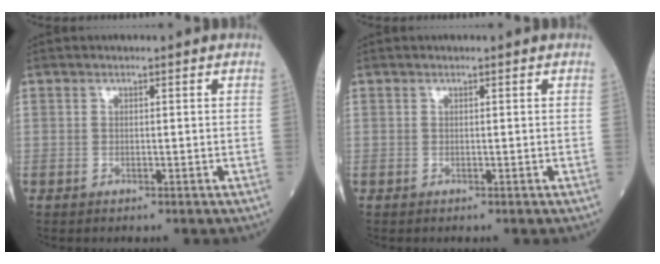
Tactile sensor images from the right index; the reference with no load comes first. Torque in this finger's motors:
{"motor_torque": [0.03, 0.03, 0.00, -0.01]}